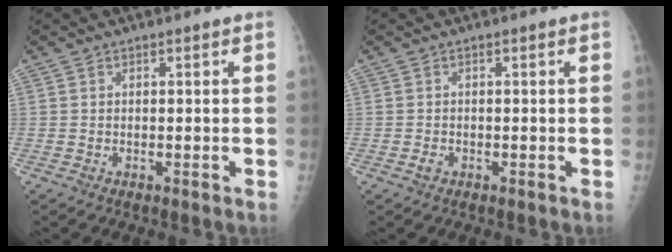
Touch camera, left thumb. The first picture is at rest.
{"total": 1.0, "force": [-0.5, 0.7, 0.6], "torque": [-0.012, 0.001, -0.008]}